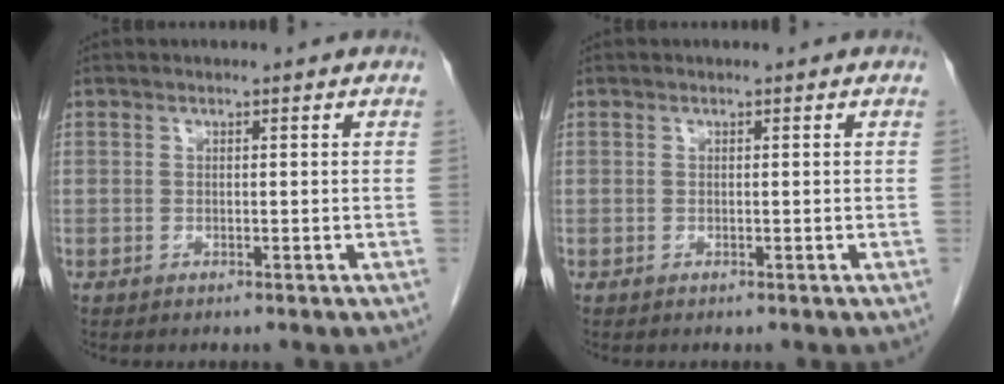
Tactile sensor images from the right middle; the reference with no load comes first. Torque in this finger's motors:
{"motor_torque": [0.00, 0.00, 0.00, -0.01]}